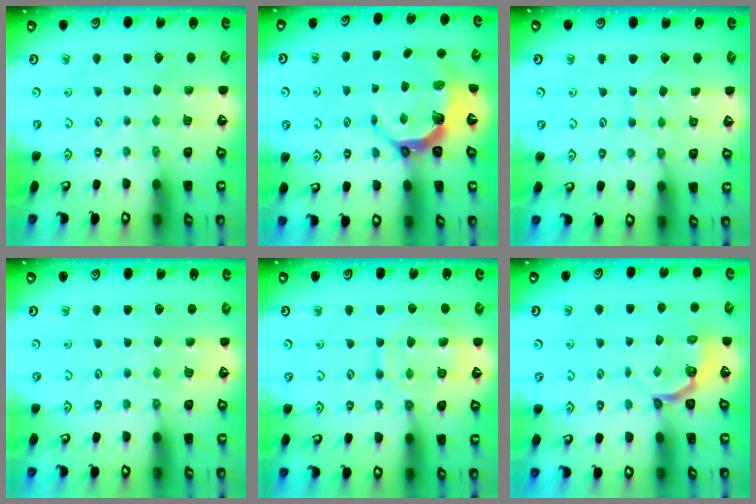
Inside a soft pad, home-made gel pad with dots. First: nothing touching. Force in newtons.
{"total": 7.1, "press": 5.7, "slide": 4.2}
{"total": 5.6, "press": 5.5, "slide": 0.6}
{"total": 5.2, "press": 5.2, "slide": 0.7}
{"total": 14.5, "press": 14.5, "slide": 1.3}
{"total": 4.7, "press": 4.2, "slide": 2.3}